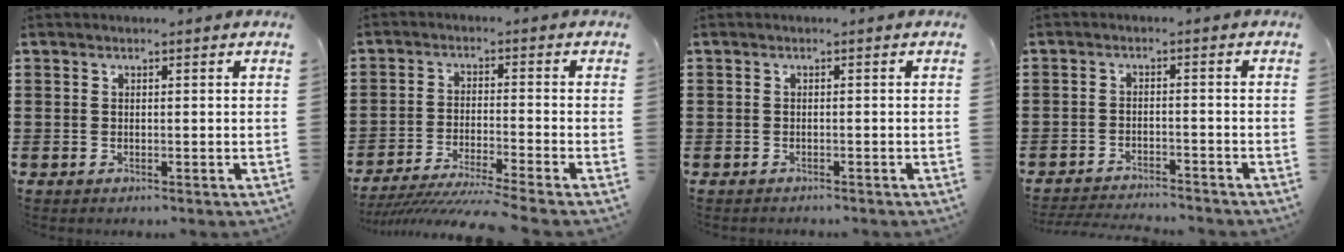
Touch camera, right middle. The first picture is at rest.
{"total": 4.6, "force": [-4.2, -0.7, 2.0], "torque": [-0.045, -0.023, -0.085]}
{"total": 0.0}
{"total": 2.6, "force": [-2.5, 0.0, 0.3], "torque": [-0.008, 0.000, -0.054]}